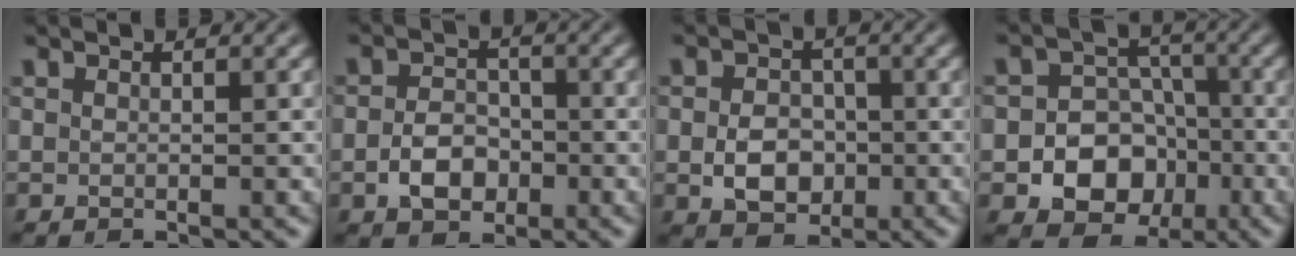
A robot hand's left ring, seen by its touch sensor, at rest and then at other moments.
{"total": 3.5, "force": [-1.2, 2.5, 2.1], "torque": [-0.037, 0.003, -0.026]}
{"total": 4.2, "force": [-0.9, 3.2, 2.5], "torque": [-0.042, -0.002, -0.018]}
{"total": 8.1, "force": [-2.7, 6.9, 3.3], "torque": [-0.033, 0.001, -0.067]}